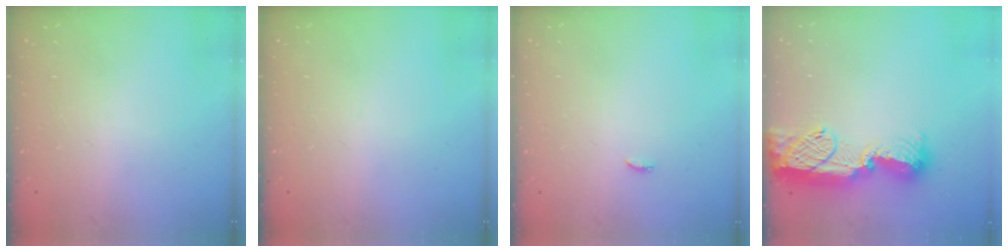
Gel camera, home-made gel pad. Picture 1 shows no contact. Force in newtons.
{"total": 0.0}
{"total": 5.6, "press": 3.4, "slide": 4.4}
{"total": 17.4, "press": 16.6, "slide": 5.5}